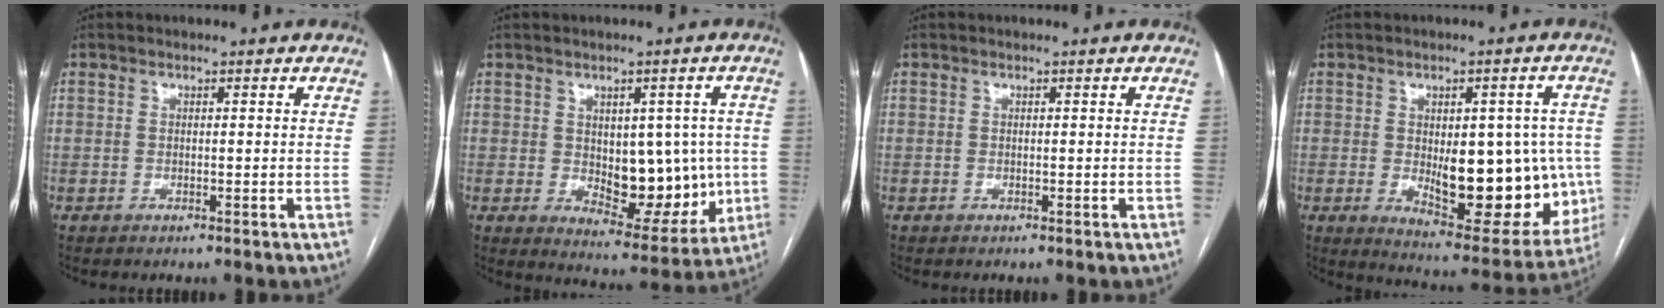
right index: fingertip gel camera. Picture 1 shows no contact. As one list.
[{"total": 11.8, "force": [-0.3, 6.4, 9.9], "torque": [-0.119, 0.004, 0.018]}, {"total": 0.0}, {"total": 18.1, "force": [-1.7, 7.8, 16.2], "torque": [-0.203, 0.005, 0.004]}]